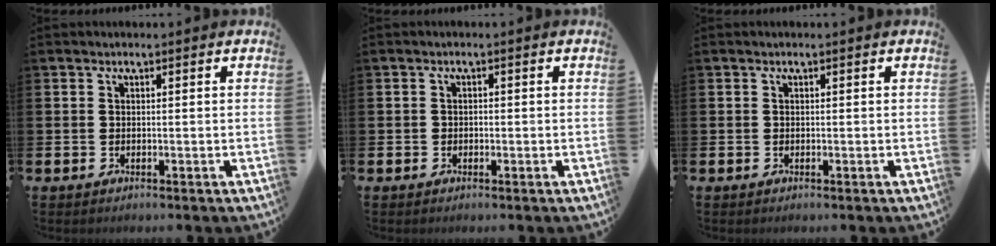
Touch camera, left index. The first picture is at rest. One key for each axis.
{"total": 0.8, "fx": -0.3, "fy": 0.7, "fz": 0.2, "tx": -0.004, "ty": 0.004, "tz": -0.009}
{"total": 0.0}